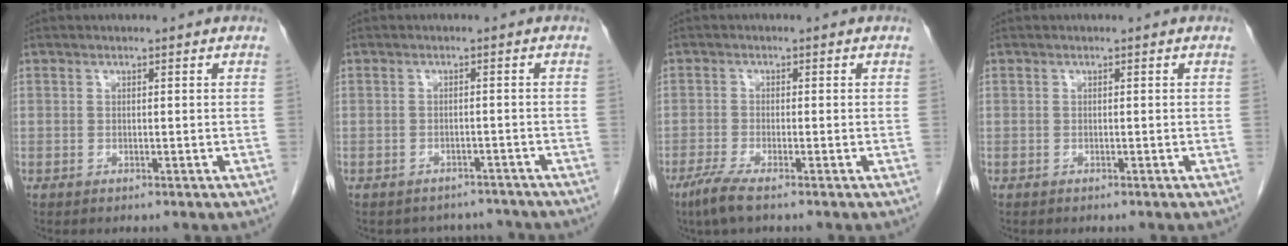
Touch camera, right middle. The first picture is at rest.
{"total": 6.2, "force": [-5.7, 2.3, 0.1], "torque": [0.006, 0.017, -0.066]}
{"total": 3.6, "force": [-2.5, 0.0, 2.6], "torque": [-0.060, -0.012, -0.055]}
{"total": 0.0}